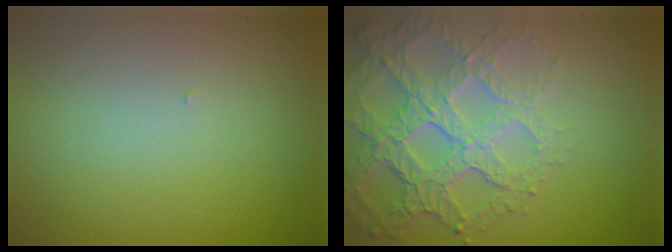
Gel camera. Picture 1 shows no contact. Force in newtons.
{"total": 7.0, "press": 5.0, "slide": 4.9}